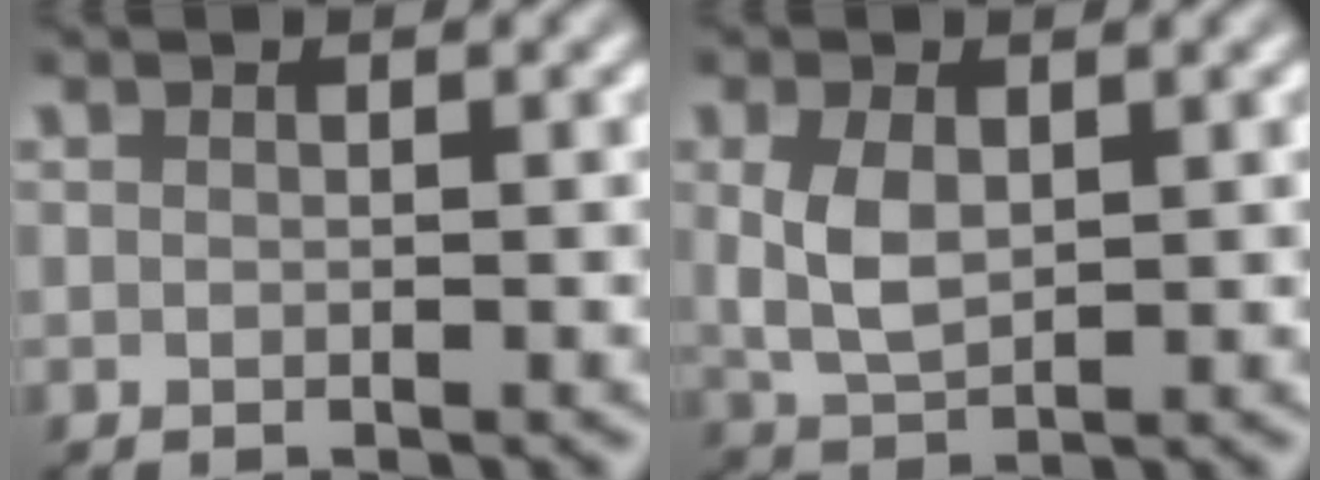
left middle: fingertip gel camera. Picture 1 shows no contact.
{"total": 3.3, "force": [0.6, 1.9, 2.6], "torque": [-0.062, -0.001, 0.018]}